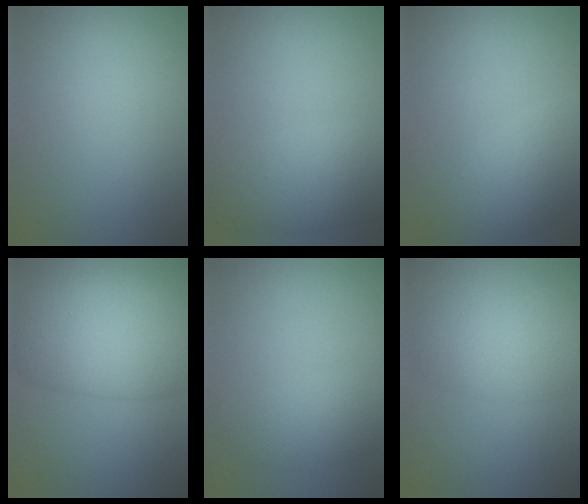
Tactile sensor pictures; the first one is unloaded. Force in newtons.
{"total": 4.6, "press": 4.6, "slide": 0.3}
{"total": 5.4, "press": 5.4, "slide": 0.4}
{"total": 9.4, "press": 9.4, "slide": 0.2}
{"total": 2.6, "press": 2.6, "slide": 0.1}
{"total": 4.2, "press": 4.2, "slide": 0.1}